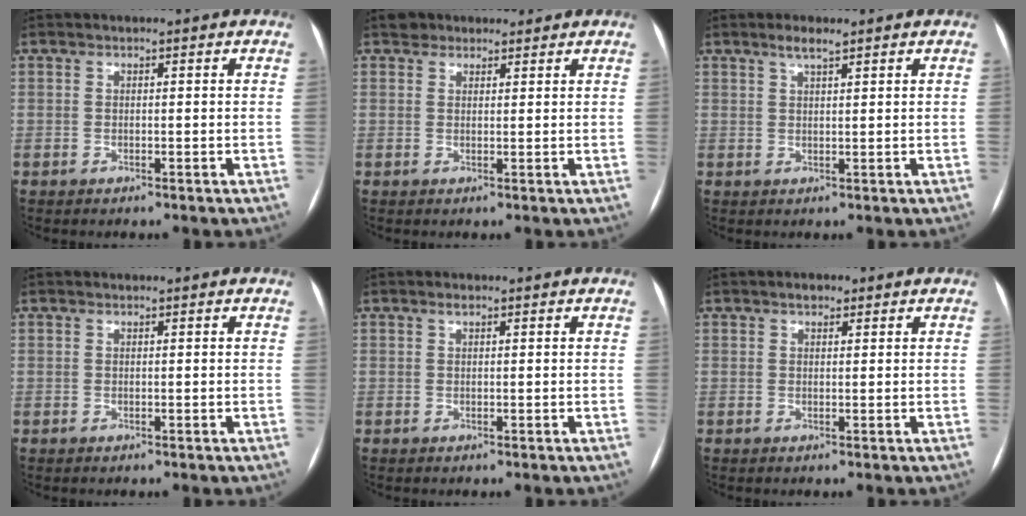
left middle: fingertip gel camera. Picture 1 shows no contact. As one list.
[{"total": 3.1, "force": [2.5, 1.8, 0.2], "torque": [0.003, 0.019, 0.036]}, {"total": 2.2, "force": [1.6, 0.2, 1.5], "torque": [-0.033, 0.004, 0.032]}, {"total": 0.0}, {"total": 0.6, "force": [0.4, 0.2, 0.4], "torque": [-0.011, 0.003, 0.008]}, {"total": 1.5, "force": [1.0, 0.8, 0.8], "torque": [-0.017, 0.007, 0.015]}]